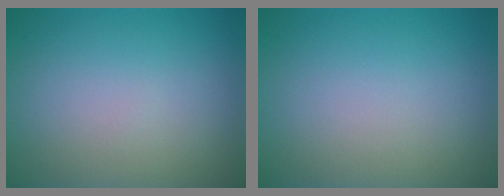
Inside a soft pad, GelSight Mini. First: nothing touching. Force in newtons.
{"total": 0.0}